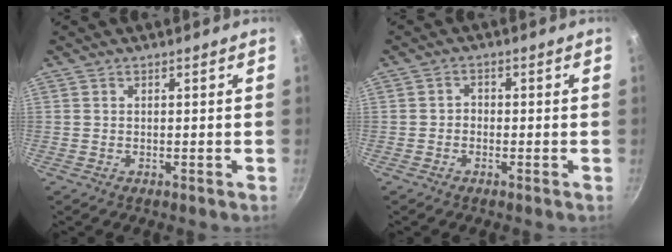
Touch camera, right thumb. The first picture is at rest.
{"total": 1.7, "force": [-0.7, 1.3, 0.7], "torque": [-0.007, 0.010, -0.017]}